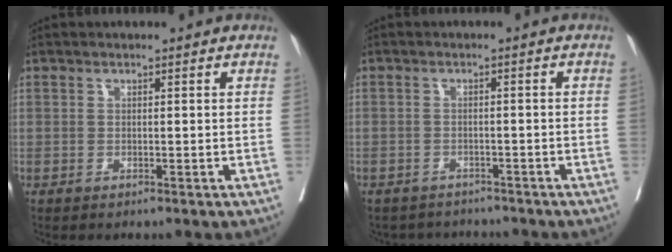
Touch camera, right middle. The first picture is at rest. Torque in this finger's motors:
{"motor_torque": [2.14, 0.00, 1.00, -0.22]}